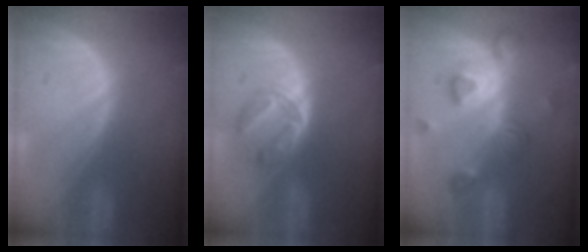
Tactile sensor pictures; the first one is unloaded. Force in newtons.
{"total": 5.1, "press": 4.7, "slide": 1.9}
{"total": 7.8, "press": 6.9, "slide": 3.6}